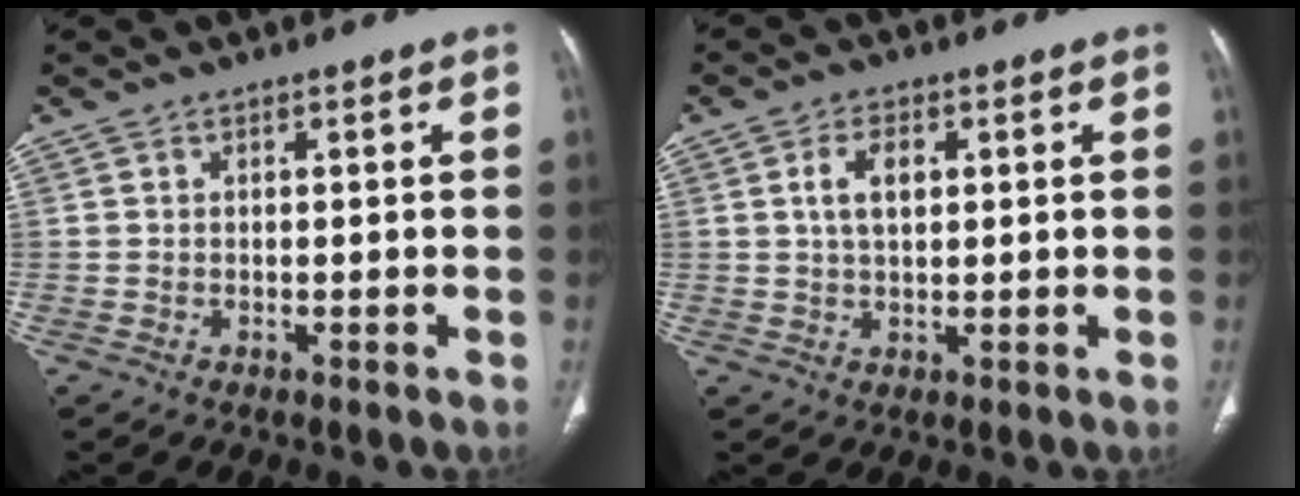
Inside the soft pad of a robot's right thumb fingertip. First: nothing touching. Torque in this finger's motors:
{"motor_torque": [0.22, 1.62, 0.90, -0.22, 0.20]}